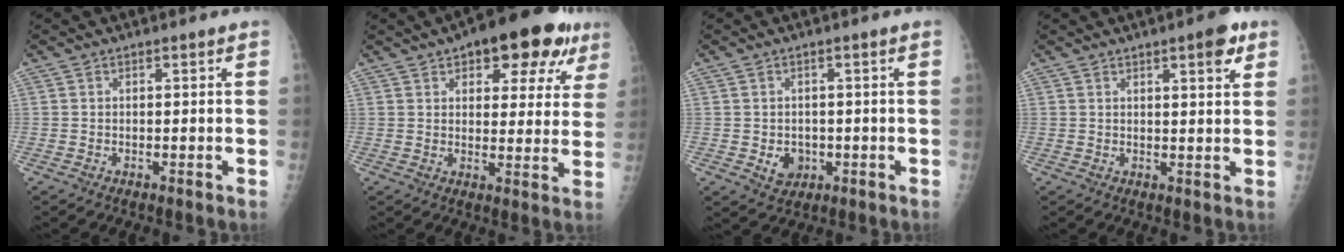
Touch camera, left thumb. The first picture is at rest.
{"total": 16.5, "force": [9.1, 7.5, 11.5], "torque": [-0.105, -0.012, 0.117]}
{"total": 3.6, "force": [-0.6, 3.0, 1.8], "torque": [-0.013, 0.000, 0.002]}
{"total": 5.1, "force": [2.9, 1.3, 4.0], "torque": [-0.045, -0.012, 0.035]}